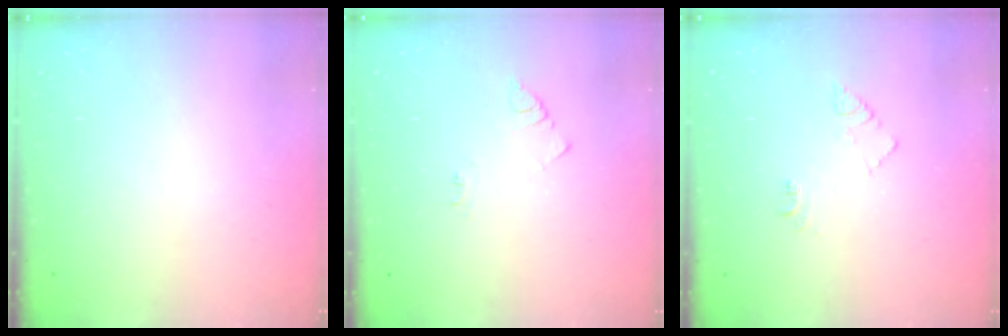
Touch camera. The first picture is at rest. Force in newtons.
{"total": 2.9, "press": 2.9, "slide": 0.4}
{"total": 5.9, "press": 5.8, "slide": 0.8}